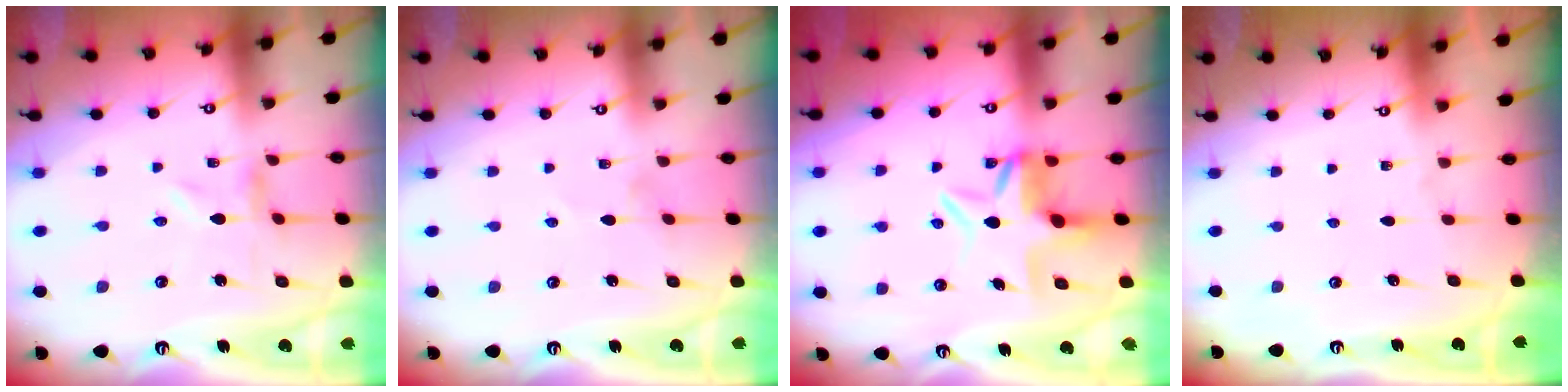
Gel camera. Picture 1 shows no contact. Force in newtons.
{"total": 0.0}
{"total": 6.7, "press": 6.6, "slide": 0.7}
{"total": 0.0}